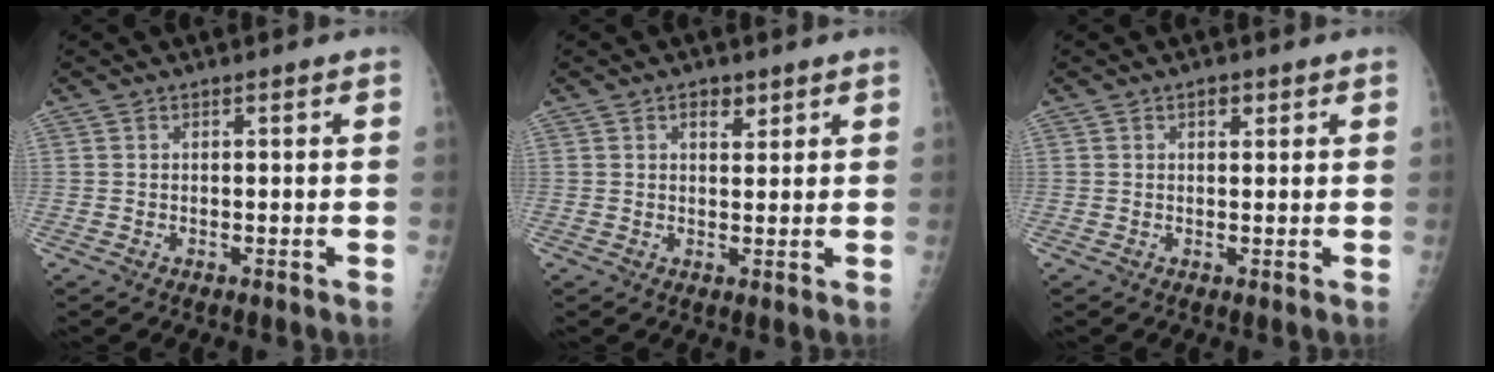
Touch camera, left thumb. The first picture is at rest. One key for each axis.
{"total": 2.5, "fx": 1.5, "fy": 1.5, "fz": 1.4, "tx": -0.004, "ty": -0.008, "tz": 0.024}
{"total": 1.5, "fx": 0.8, "fy": 1.0, "fz": 0.9, "tx": -0.002, "ty": -0.002, "tz": 0.011}